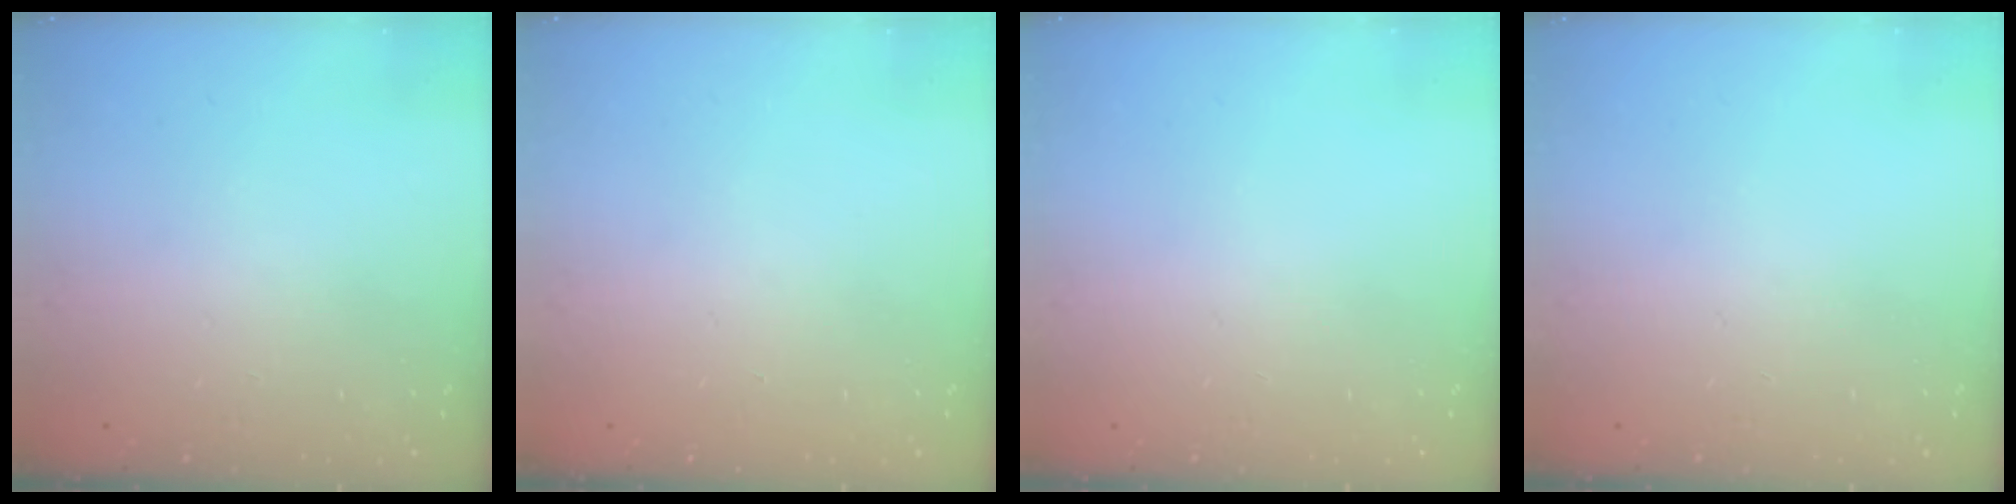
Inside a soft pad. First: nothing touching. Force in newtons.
{"total": 0.0}
{"total": 0.0}
{"total": 0.0}